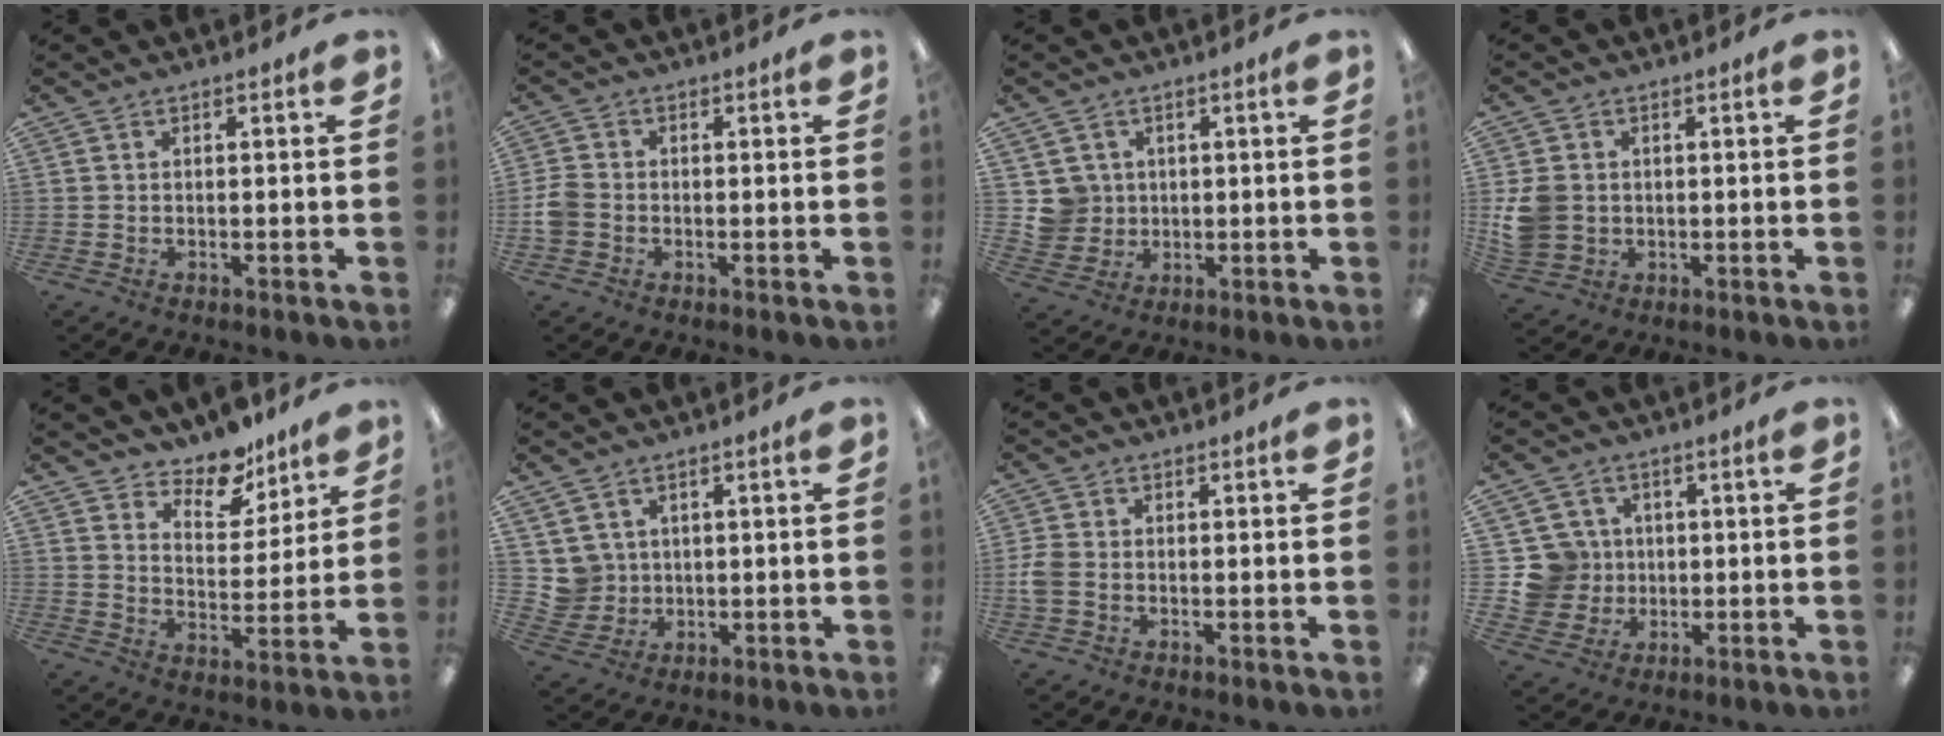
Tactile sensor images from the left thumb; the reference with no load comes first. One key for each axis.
{"total": 4.3, "fx": -1.0, "fy": 3.6, "fz": 2.2, "tx": -0.041, "ty": 0.010, "tz": -0.016}
{"total": 5.7, "fx": 1.6, "fy": 5.4, "fz": 0.3, "tx": -0.012, "ty": 0.004, "tz": 0.035}
{"total": 7.1, "fx": 0.3, "fy": 6.3, "fz": 3.3, "tx": -0.069, "ty": 0.008, "tz": 0.009}
{"total": 10.0, "fx": 8.7, "fy": 4.2, "fz": 2.3, "tx": -0.024, "ty": -0.072, "tz": 0.158}
{"total": 5.0, "fx": 2.4, "fy": 4.3, "fz": -0.2, "tx": -0.011, "ty": -0.005, "tz": 0.049}
{"total": 3.9, "fx": -0.6, "fy": 2.9, "fz": 2.5, "tx": -0.056, "ty": 0.003, "tz": -0.012}
{"total": 9.4, "fx": 1.5, "fy": 9.1, "fz": 1.6, "tx": -0.059, "ty": 0.003, "tz": 0.037}